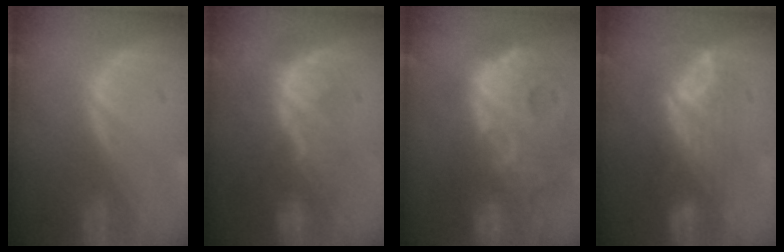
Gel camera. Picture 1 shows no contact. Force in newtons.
{"total": 8.1, "press": 7.4, "slide": 3.5}
{"total": 14.9, "press": 12.8, "slide": 7.6}
{"total": 7.8, "press": 6.7, "slide": 4.1}